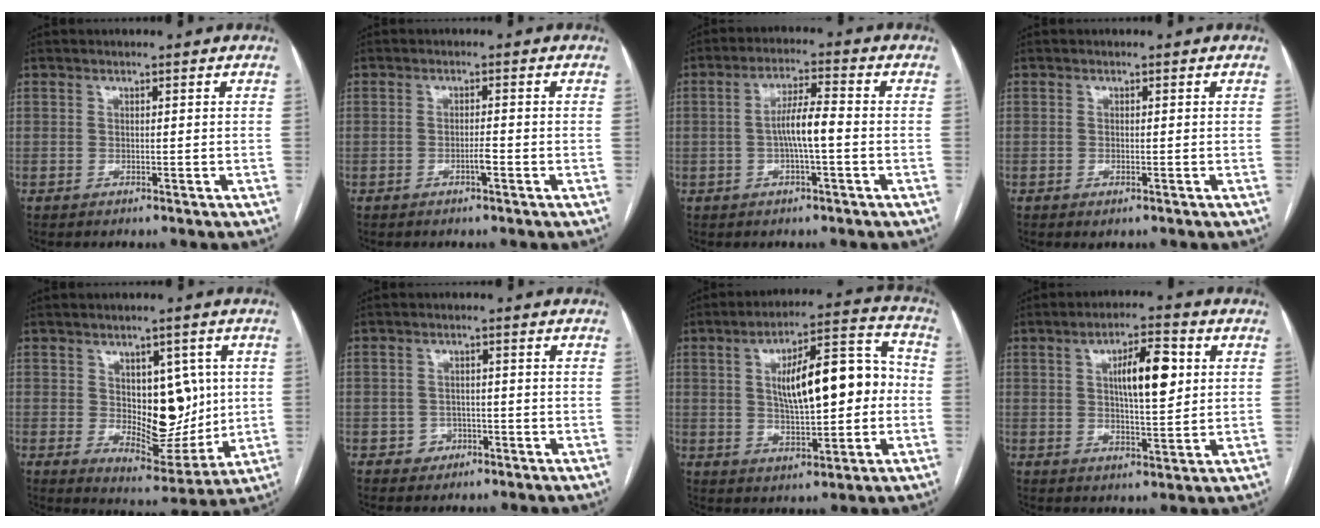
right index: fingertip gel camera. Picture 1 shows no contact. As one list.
[{"total": 1.6, "force": [-0.7, 0.1, 1.4], "torque": [-0.027, 0.000, -0.013]}, {"total": 5.9, "force": [-0.7, 0.7, 5.8], "torque": [-0.111, 0.010, -0.014]}, {"total": 0.8, "force": [-0.4, 0.3, 0.6], "torque": [-0.008, -0.003, -0.001]}, {"total": 10.9, "force": [1.3, 6.0, 9.0], "torque": [-0.122, -0.001, 0.037]}, {"total": 2.7, "force": [-1.0, 2.4, 0.4], "torque": [0.003, 0.010, -0.013]}, {"total": 15.2, "force": [1.0, 5.0, 14.3], "torque": [-0.220, 0.037, 0.020]}, {"total": 9.2, "force": [2.3, 2.6, 8.5], "torque": [-0.140, 0.011, 0.040]}]